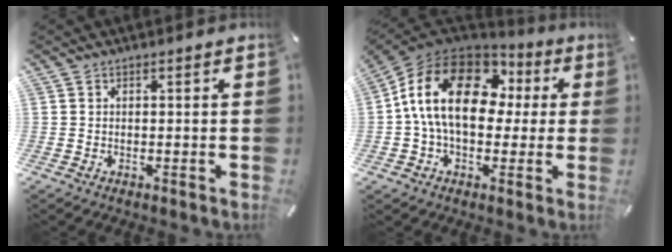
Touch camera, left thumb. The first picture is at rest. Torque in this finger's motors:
{"motor_torque": [1.10, 1.21, 2.77, 0.00, 0.76]}